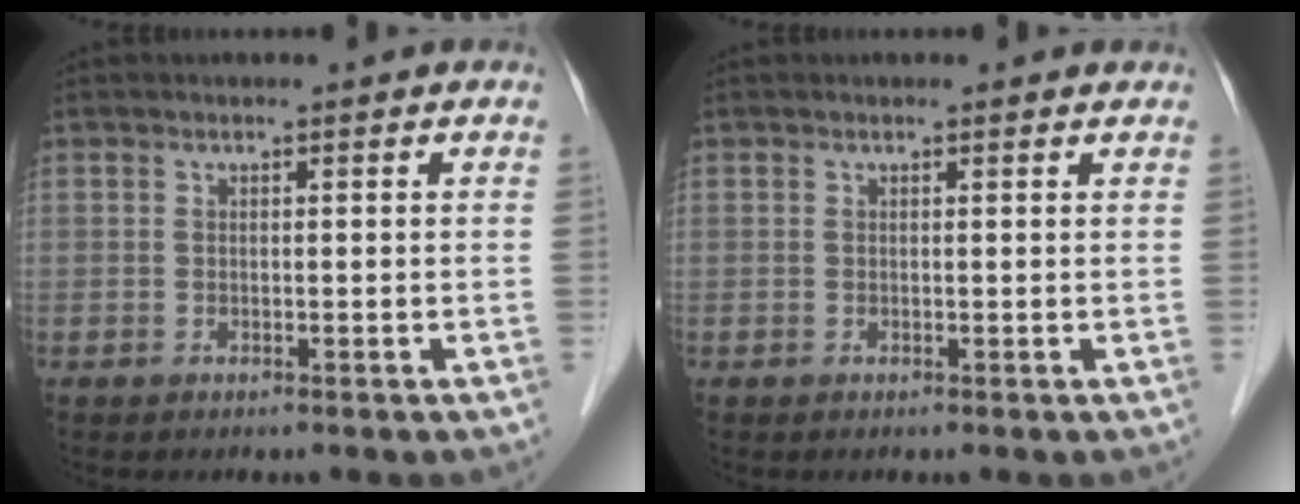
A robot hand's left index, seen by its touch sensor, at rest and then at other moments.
{"total": 0.8, "force": [0.8, 0.1, 0.1], "torque": [-0.011, -0.003, 0.006]}